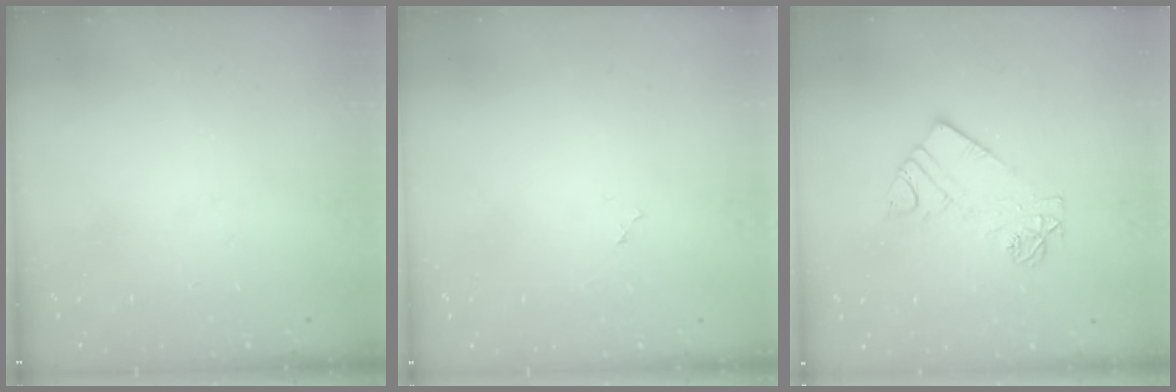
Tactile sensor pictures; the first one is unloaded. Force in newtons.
{"total": 2.3, "press": 2.3, "slide": 0.2}
{"total": 10.1, "press": 10.0, "slide": 0.7}